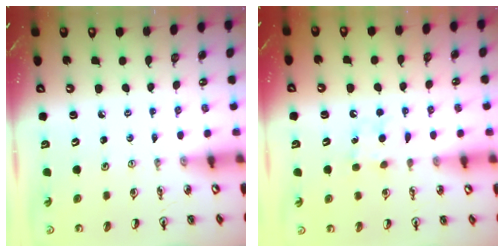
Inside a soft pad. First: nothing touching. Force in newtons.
{"total": 8.0, "press": 8.0, "slide": 0.8}